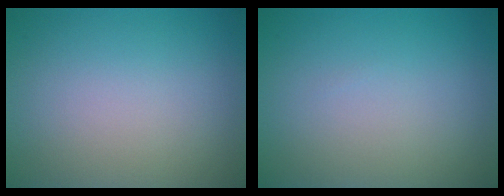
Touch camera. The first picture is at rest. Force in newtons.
{"total": 0.0}